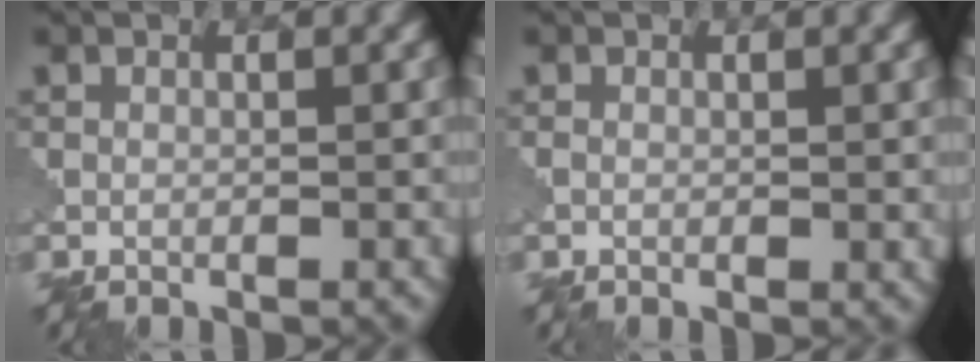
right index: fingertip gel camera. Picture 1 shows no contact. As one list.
[{"total": 0.8, "force": [0.1, 0.3, 0.8], "torque": [-0.014, 0.001, 0.005]}]